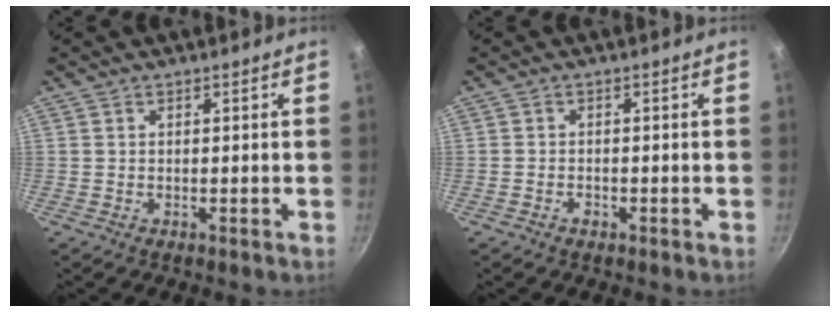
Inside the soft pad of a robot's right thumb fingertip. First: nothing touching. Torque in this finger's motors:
{"motor_torque": [-0.21, 0.10, -0.26, 0.15, -0.02]}